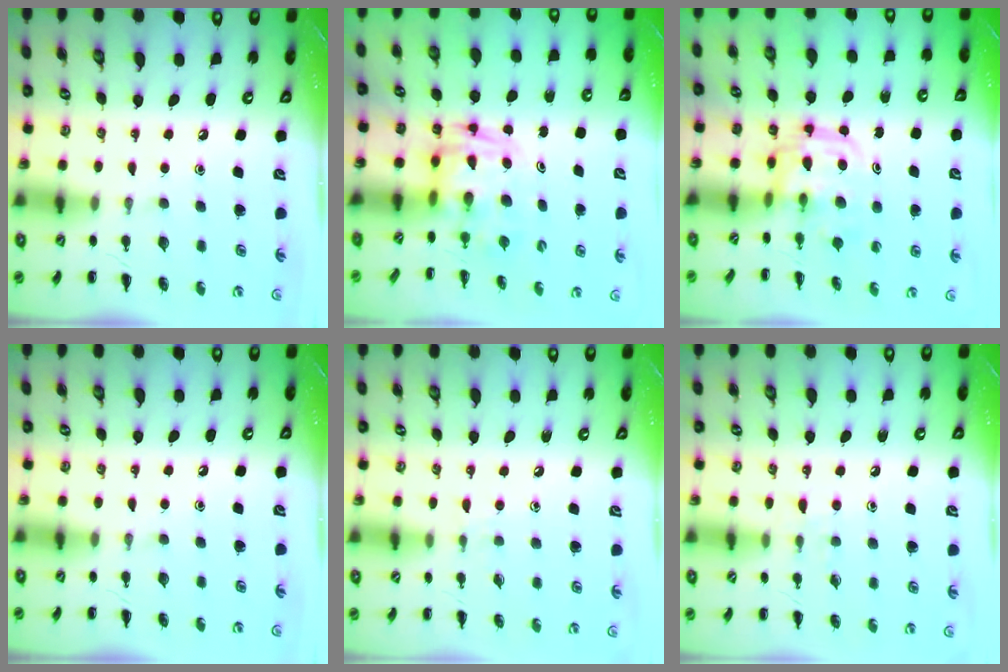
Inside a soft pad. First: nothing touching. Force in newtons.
{"total": 2.6, "press": 2.6, "slide": 0.5}
{"total": 3.1, "press": 3.1, "slide": 0.3}
{"total": 0.0}
{"total": 2.9, "press": 2.6, "slide": 1.2}
{"total": 5.5, "press": 4.9, "slide": 2.4}